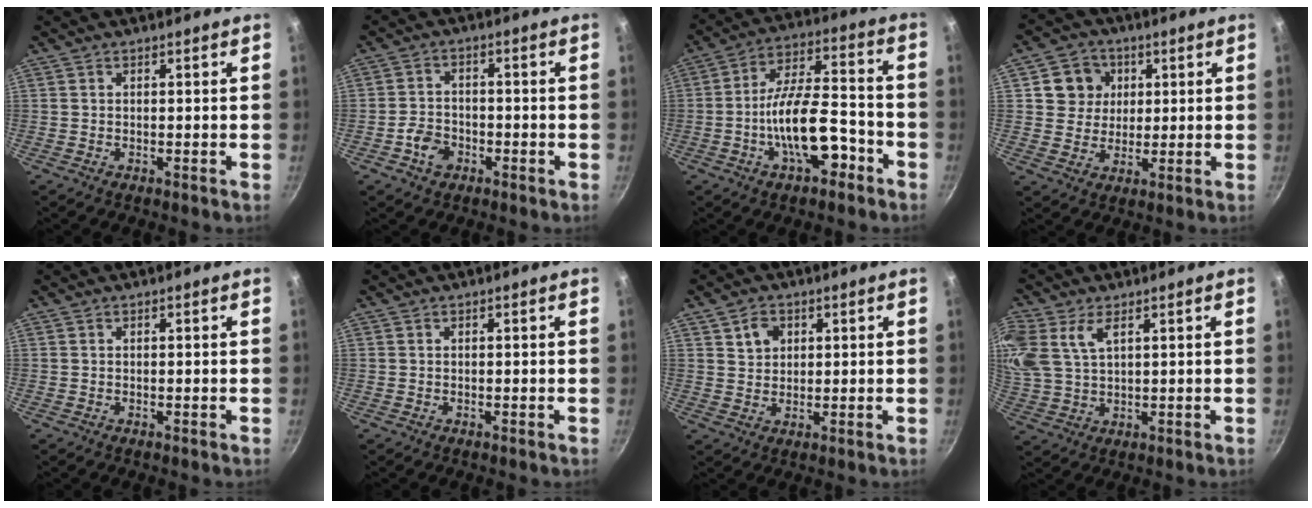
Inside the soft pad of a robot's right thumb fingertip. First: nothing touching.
{"total": 4.8, "force": [-2.4, 3.5, 2.3], "torque": [-0.034, 0.025, -0.045]}
{"total": 14.2, "force": [-5.8, 6.0, 11.5], "torque": [-0.169, 0.053, -0.099]}
{"total": 8.0, "force": [2.3, 7.3, 2.3], "torque": [-0.005, 0.005, 0.034]}
{"total": 0.0}
{"total": 0.0}
{"total": 4.3, "force": [1.8, 3.4, 2.0], "torque": [-0.018, 0.000, 0.032]}
{"total": 11.7, "force": [5.3, 7.1, 7.6], "torque": [-0.174, 0.006, 0.112]}